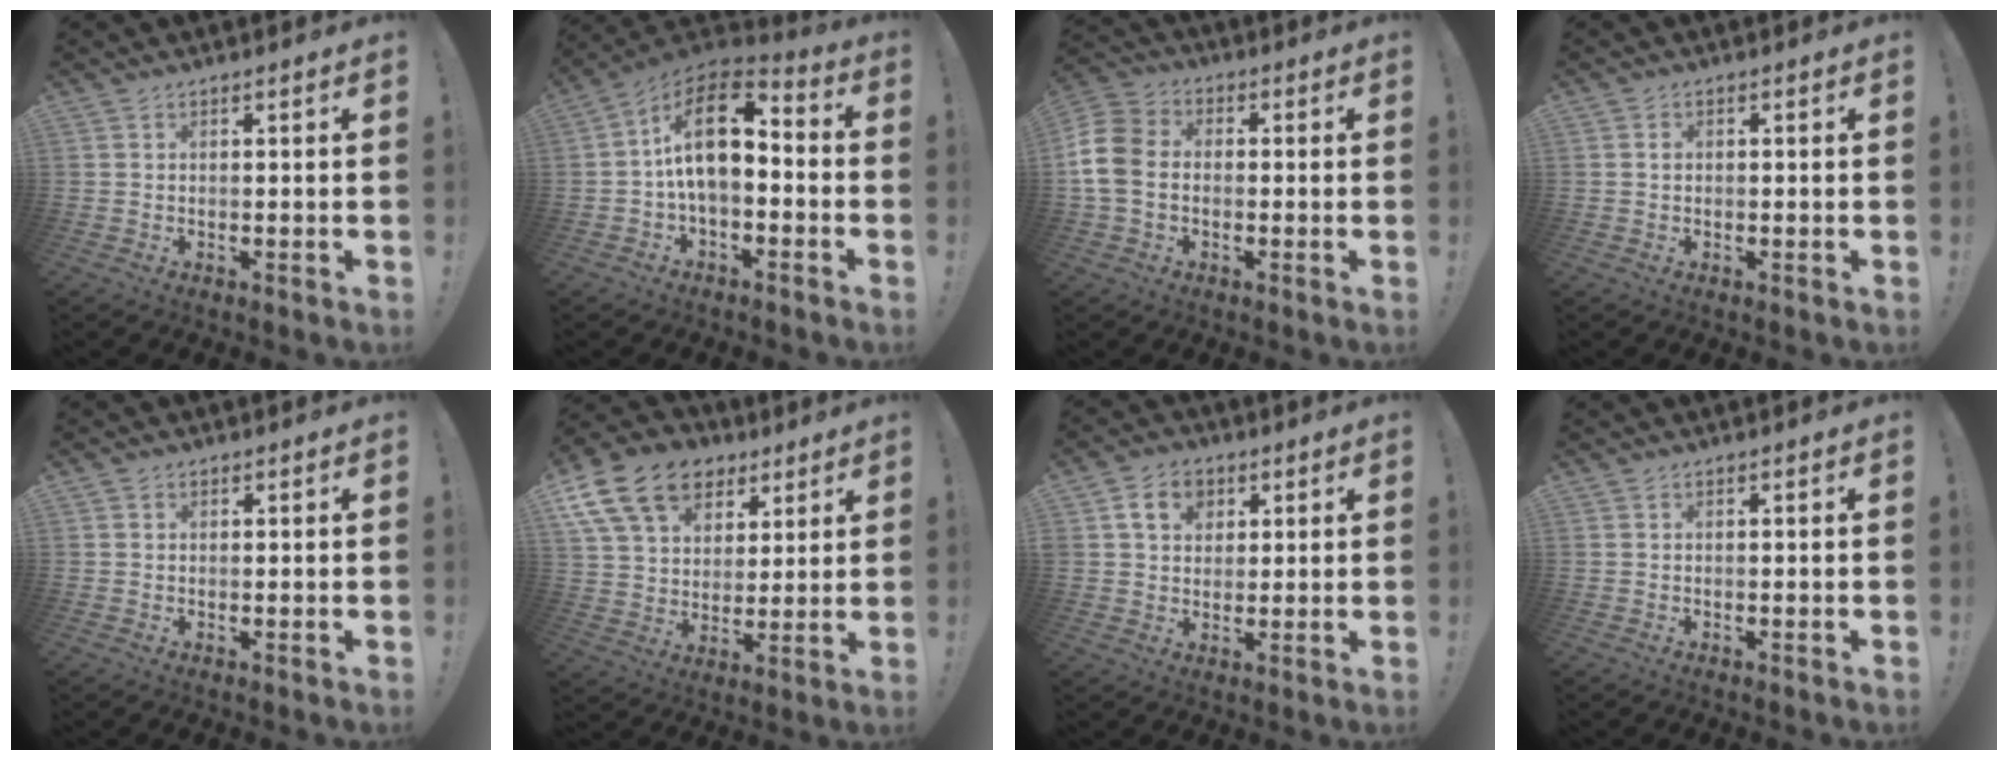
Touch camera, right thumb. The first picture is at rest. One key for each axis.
{"total": 15.0, "fx": 1.6, "fy": 8.0, "fz": 12.6, "tx": -0.224, "ty": 0.006, "tz": 0.033}
{"total": 11.1, "fx": -1.2, "fy": 8.5, "fz": 7.1, "tx": -0.162, "ty": 0.017, "tz": -0.022}
{"total": 0.6, "fx": 0.0, "fy": 0.5, "fz": 0.1, "tx": -0.002, "ty": 0.003, "tz": 0.001}
{"total": 0.7, "fx": 0.4, "fy": 0.6, "fz": 0.0, "tx": 0.002, "ty": 0.001, "tz": 0.006}
{"total": 19.3, "fx": 10.0, "fy": 13.3, "fz": 9.7, "tx": -0.155, "ty": -0.048, "tz": 0.190}
{"total": 8.2, "fx": 3.4, "fy": 6.5, "fz": 3.7, "tx": -0.055, "ty": -0.004, "tz": 0.066}
{"total": 0.0}